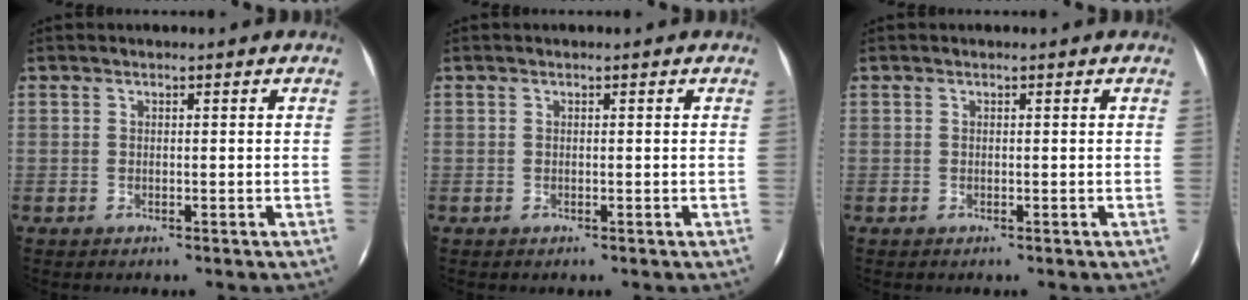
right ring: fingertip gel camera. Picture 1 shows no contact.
{"total": 0.0}
{"total": 0.0}